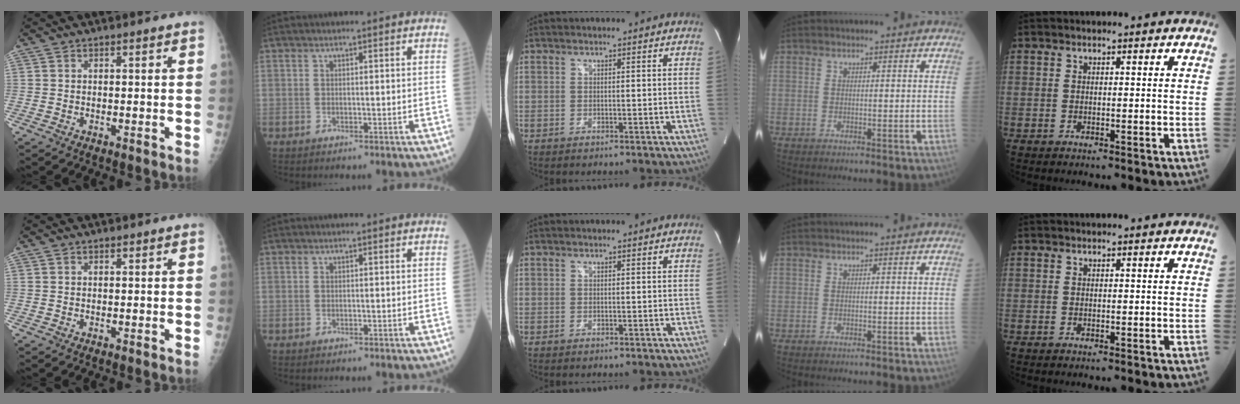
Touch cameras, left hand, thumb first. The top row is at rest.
{}